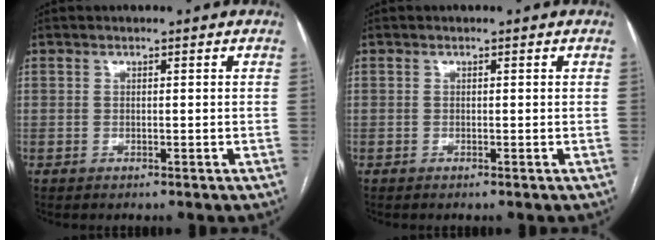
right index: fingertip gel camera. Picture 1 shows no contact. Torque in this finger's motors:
{"motor_torque": [-0.07, -0.02, -0.03, -0.01]}